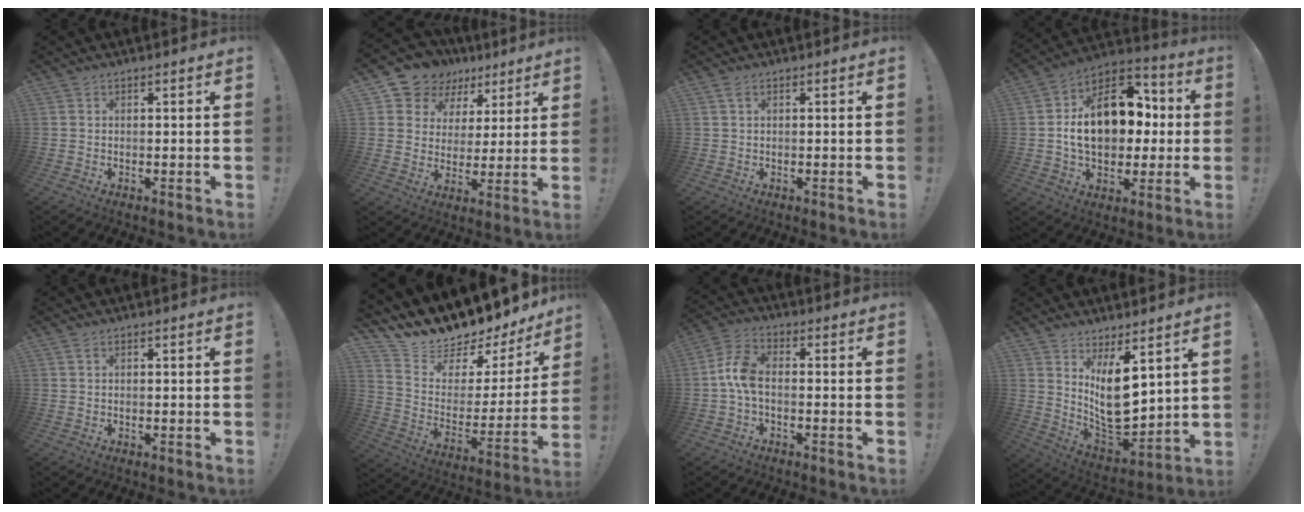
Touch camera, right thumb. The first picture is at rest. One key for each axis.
{"total": 11.1, "fx": 6.9, "fy": 8.4, "fz": 2.5, "tx": -0.050, "ty": -0.047, "tz": 0.136}
{"total": 1.1, "fx": 0.5, "fy": 0.5, "fz": 0.8, "tx": -0.010, "ty": 0.000, "tz": 0.007}
{"total": 19.8, "fx": 2.1, "fy": 13.5, "fz": 14.3, "tx": -0.219, "ty": 0.008, "tz": 0.046}
{"total": 0.6, "fx": 0.2, "fy": 0.2, "fz": 0.5, "tx": -0.005, "ty": -0.002, "tz": 0.003}
{"total": 14.2, "fx": 12.7, "fy": 4.3, "fz": 4.8, "tx": -0.100, "ty": -0.110, "tz": 0.223}
{"total": 7.5, "fx": -0.8, "fy": 4.0, "fz": 6.3, "tx": -0.127, "ty": 0.005, "tz": -0.010}
{"total": 14.1, "fx": 5.2, "fy": 7.0, "fz": 11.1, "tx": -0.181, "ty": -0.059, "tz": 0.097}